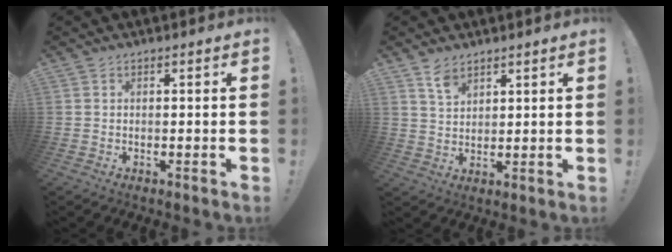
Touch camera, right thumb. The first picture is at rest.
{"total": 5.4, "force": [4.0, 3.0, 2.1], "torque": [-0.036, -0.023, 0.076]}